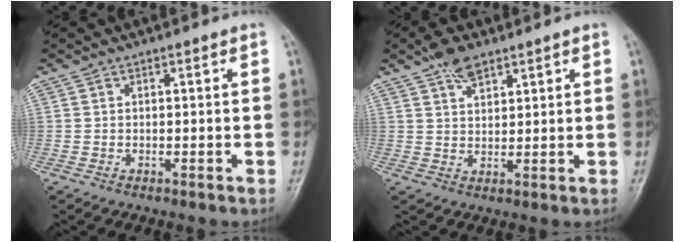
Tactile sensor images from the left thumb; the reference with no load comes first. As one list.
[{"total": 4.7, "force": [3.3, 2.2, 2.4], "torque": [-0.030, -0.013, 0.059]}]